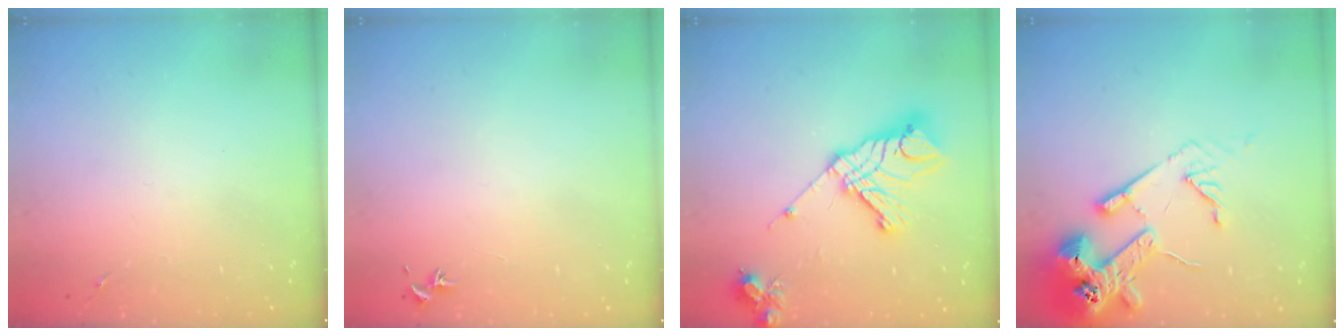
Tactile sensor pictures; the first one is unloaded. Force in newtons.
{"total": 0.7, "press": 0.7, "slide": 0.3}
{"total": 19.8, "press": 19.6, "slide": 2.6}
{"total": 16.6, "press": 16.5, "slide": 2.0}